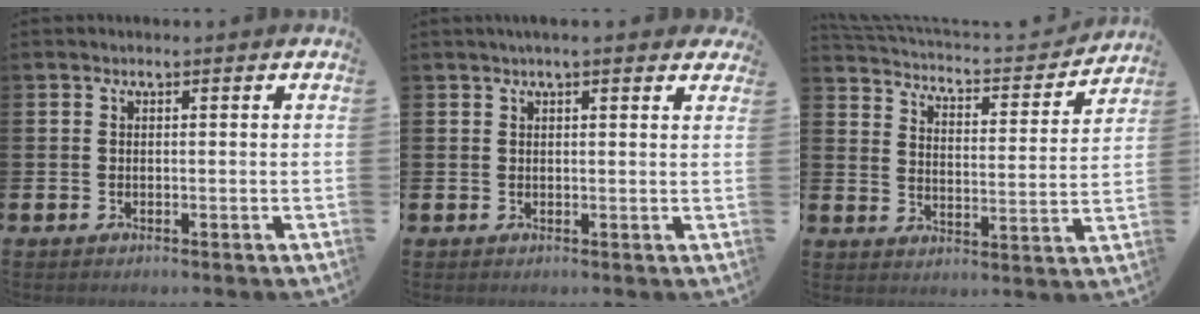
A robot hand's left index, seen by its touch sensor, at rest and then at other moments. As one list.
[{"total": 2.0, "force": [1.8, 0.1, 0.9], "torque": [-0.007, -0.004, 0.029]}, {"total": 3.8, "force": [3.6, 0.8, 0.7], "torque": [-0.037, -0.039, 0.054]}]